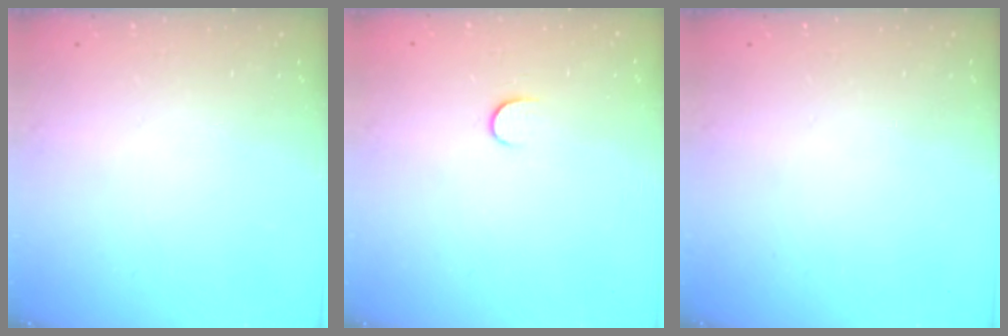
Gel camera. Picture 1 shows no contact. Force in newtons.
{"total": 4.9, "press": 4.8, "slide": 0.6}
{"total": 0.0}